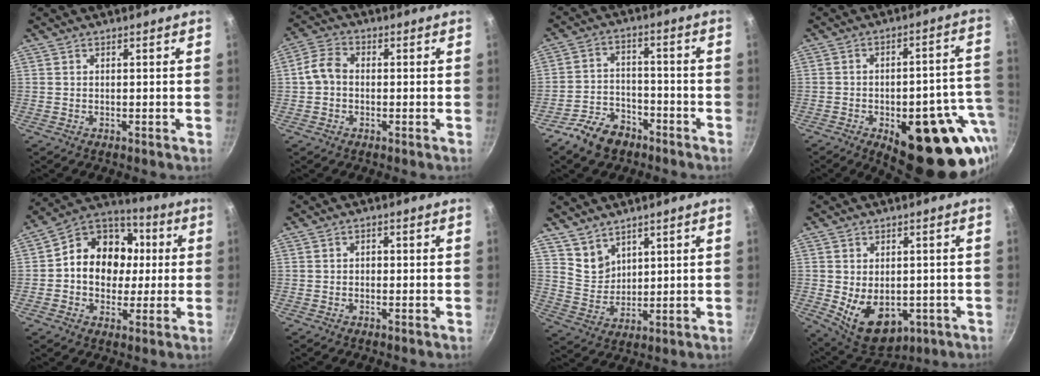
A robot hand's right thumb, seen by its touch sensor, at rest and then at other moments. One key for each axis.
{"total": 5.2, "fx": -0.4, "fy": 4.0, "fz": 3.2, "tx": -0.056, "ty": 0.018, "tz": -0.019}
{"total": 8.8, "fx": -5.9, "fy": 5.3, "fz": 3.6, "tx": -0.049, "ty": 0.054, "tz": -0.105}
{"total": 25.4, "fx": -8.9, "fy": 11.2, "fz": 21.0, "tx": -0.204, "ty": 0.018, "tz": -0.106}
{"total": 15.9, "fx": 1.0, "fy": 13.2, "fz": 8.9, "tx": -0.106, "ty": 0.026, "tz": -0.002}
{"total": 1.1, "fx": -0.2, "fy": 0.9, "fz": 0.6, "tx": -0.008, "ty": 0.005, "tz": -0.005}
{"total": 5.9, "fx": 4.5, "fy": 3.6, "fz": 1.4, "tx": -0.008, "ty": -0.026, "tz": 0.098}
{"total": 11.5, "fx": -2.0, "fy": 7.8, "fz": 8.2, "tx": -0.099, "ty": -0.011, "tz": -0.004}